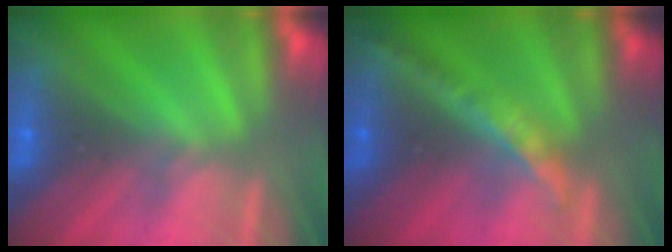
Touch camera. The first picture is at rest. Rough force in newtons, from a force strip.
{"total": 2.4}